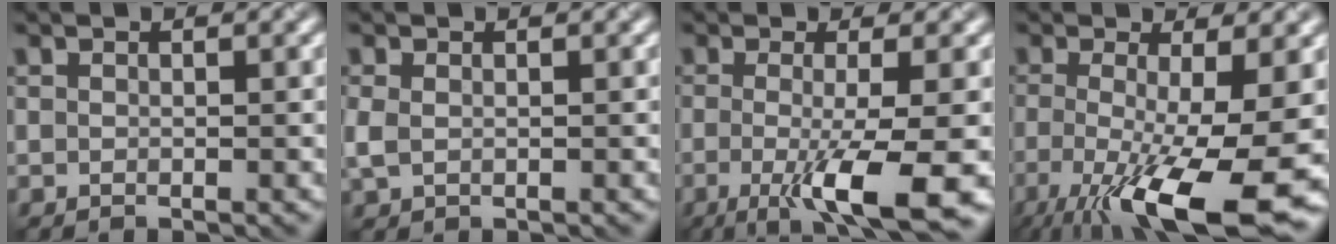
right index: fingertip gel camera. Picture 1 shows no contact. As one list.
[{"total": 1.3, "force": [-0.1, 0.9, 0.9], "torque": [-0.024, -0.002, 0.003]}, {"total": 7.8, "force": [-2.1, 1.3, 7.4], "torque": [-0.105, -0.020, -0.034]}, {"total": 12.2, "force": [-4.1, 3.0, 11.1], "torque": [-0.170, -0.027, -0.059]}]